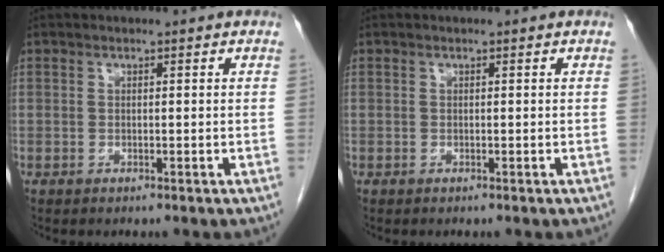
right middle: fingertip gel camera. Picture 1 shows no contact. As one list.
[{"total": 0.0}]